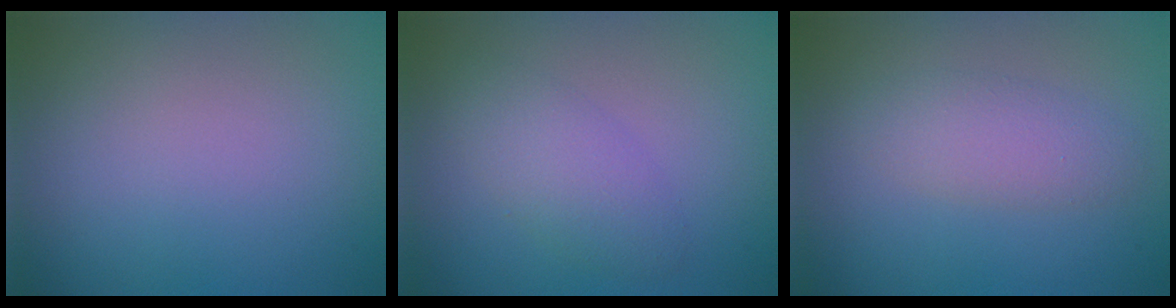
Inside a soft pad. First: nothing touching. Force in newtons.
{"total": 2.9, "press": 2.9, "slide": 0.1}
{"total": 2.6, "press": 2.6, "slide": 0.1}